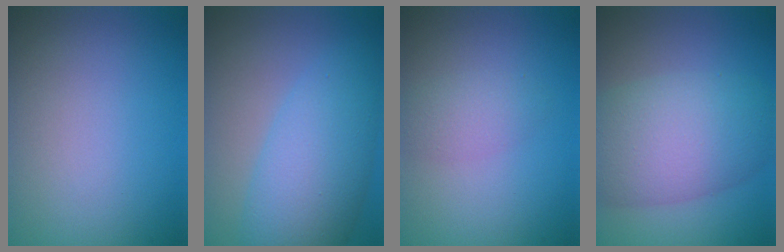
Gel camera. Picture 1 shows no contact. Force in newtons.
{"total": 7.4, "press": 7.4, "slide": 0.3}
{"total": 2.0, "press": 2.0, "slide": 0.1}
{"total": 8.7, "press": 8.7, "slide": 0.4}